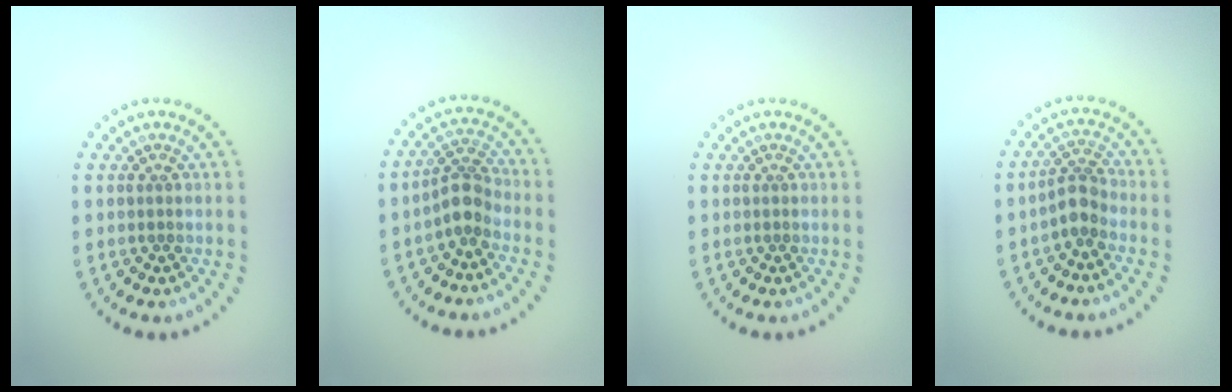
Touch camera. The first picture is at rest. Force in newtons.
{"total": 2.7, "press": 2.1, "slide": 1.8}
{"total": 0.0}
{"total": 2.5, "press": 1.9, "slide": 1.5}